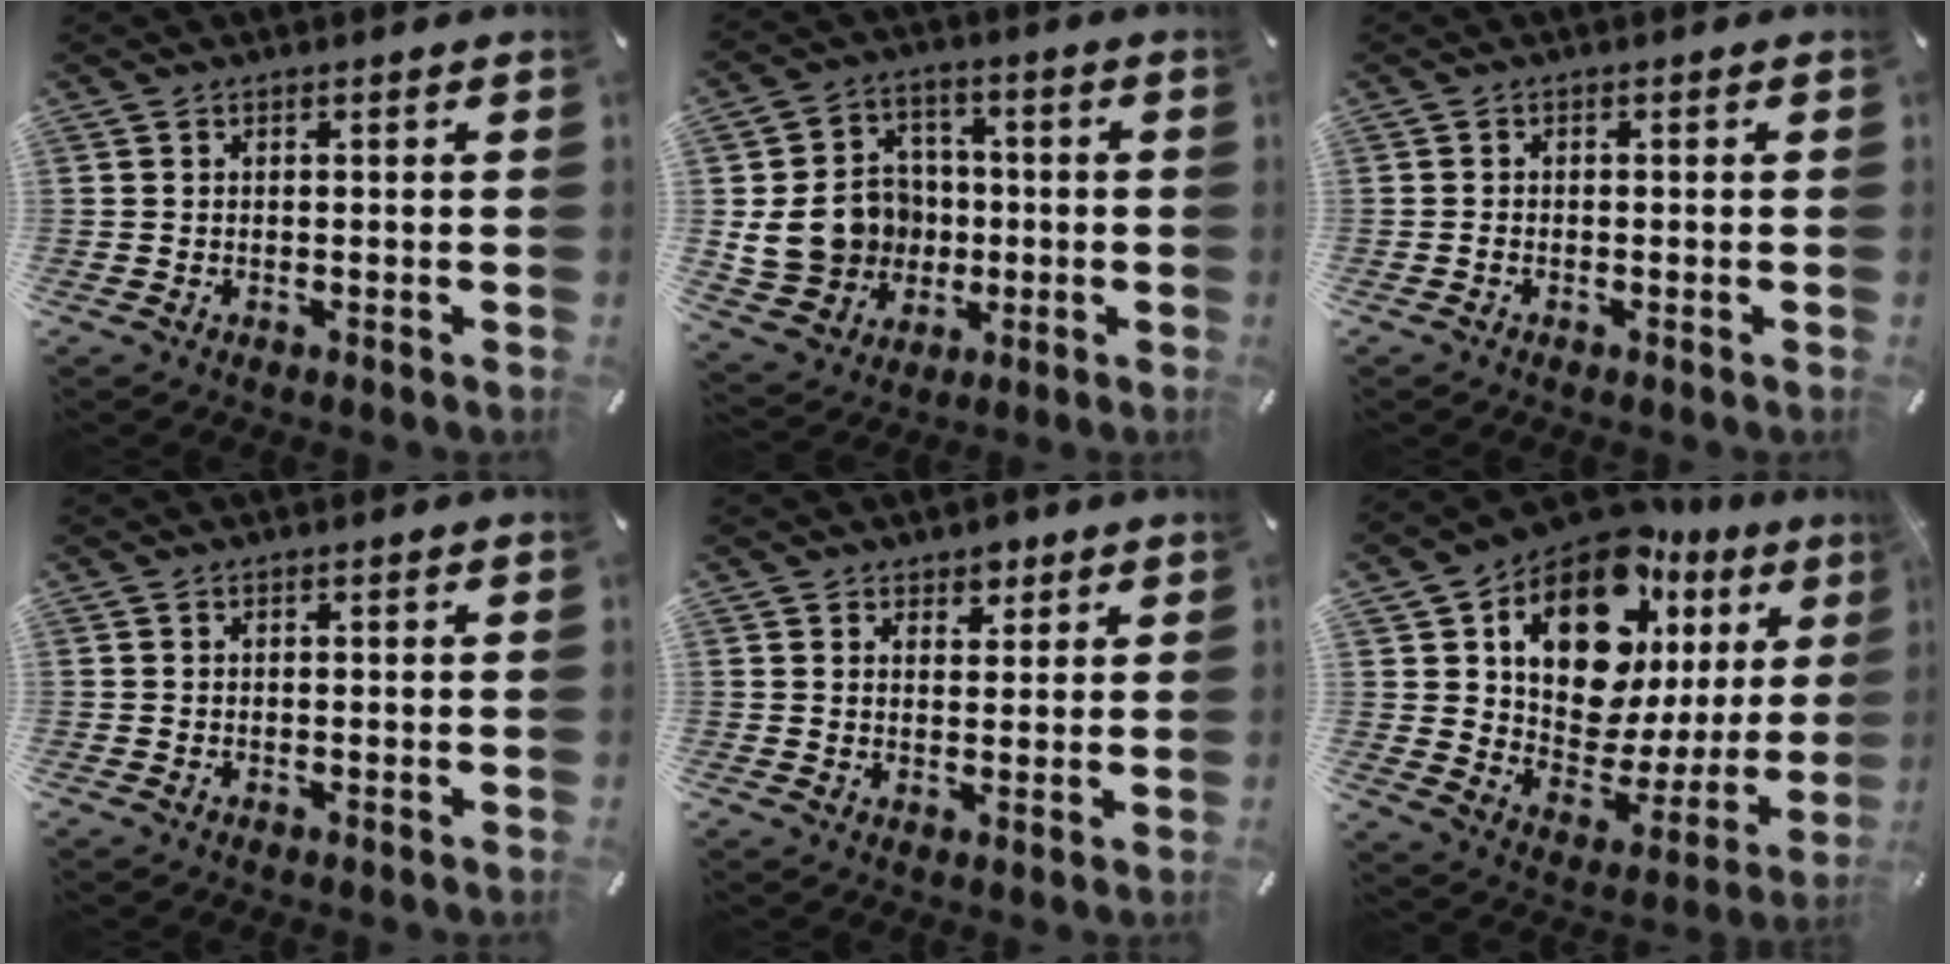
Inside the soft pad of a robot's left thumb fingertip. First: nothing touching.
{"total": 13.0, "force": [-0.8, 12.2, 4.4], "torque": [-0.109, 0.015, -0.002]}
{"total": 0.7, "force": [-0.4, 0.5, 0.4], "torque": [-0.008, 0.000, -0.008]}
{"total": 0.0}
{"total": 3.7, "force": [2.3, 2.9, 0.3], "torque": [0.015, -0.010, 0.035]}
{"total": 17.8, "force": [10.9, 9.9, 10.0], "torque": [-0.162, -0.089, 0.188]}